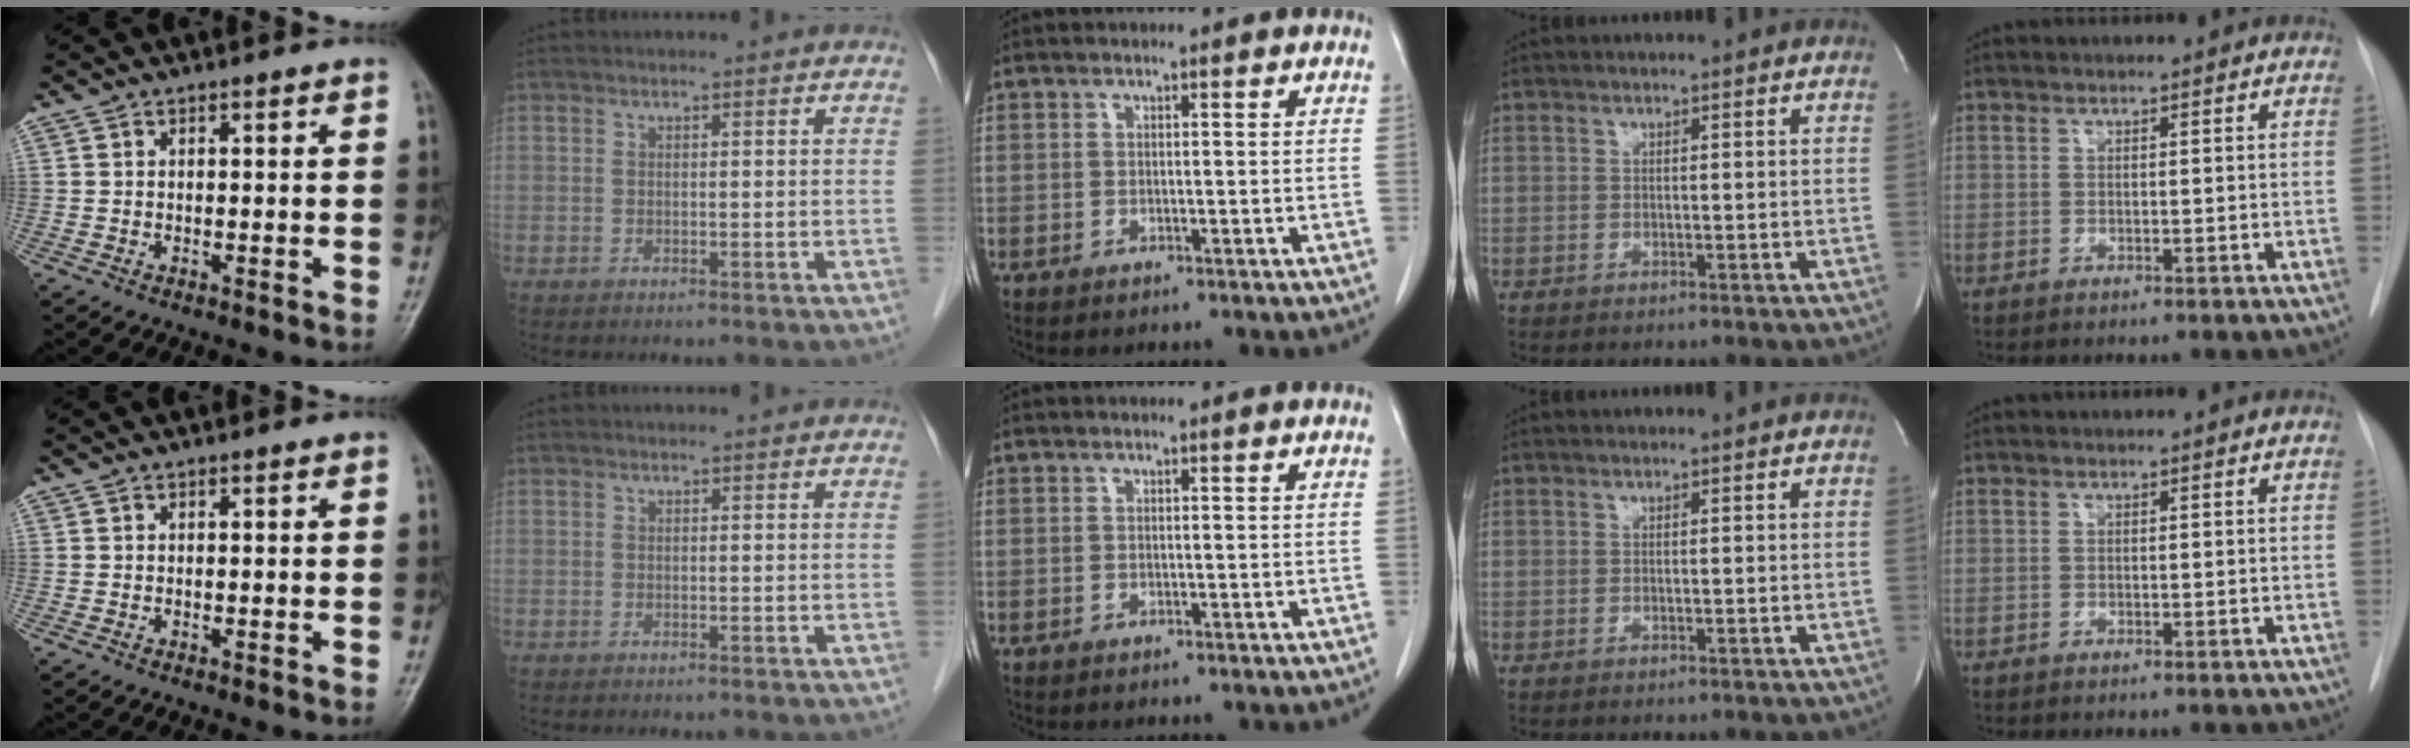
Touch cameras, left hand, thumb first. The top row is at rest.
{}